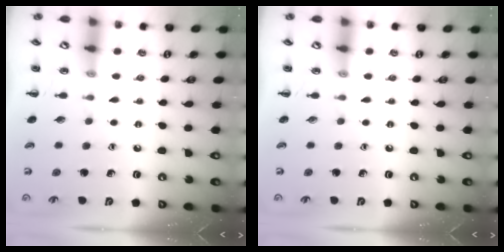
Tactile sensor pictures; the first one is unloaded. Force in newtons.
{"total": 0.0}